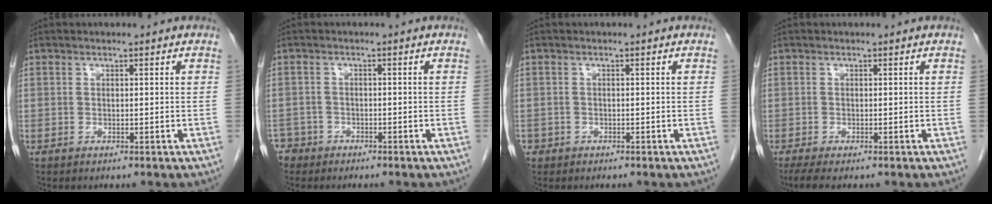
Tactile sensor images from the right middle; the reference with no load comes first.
{"total": 2.8, "force": [-2.3, 1.6, -0.6], "torque": [0.006, 0.005, -0.045]}
{"total": 1.0, "force": [-0.6, 0.8, 0.1], "torque": [-0.008, 0.002, -0.009]}
{"total": 2.6, "force": [-1.8, 0.5, 1.7], "torque": [-0.033, -0.010, -0.030]}